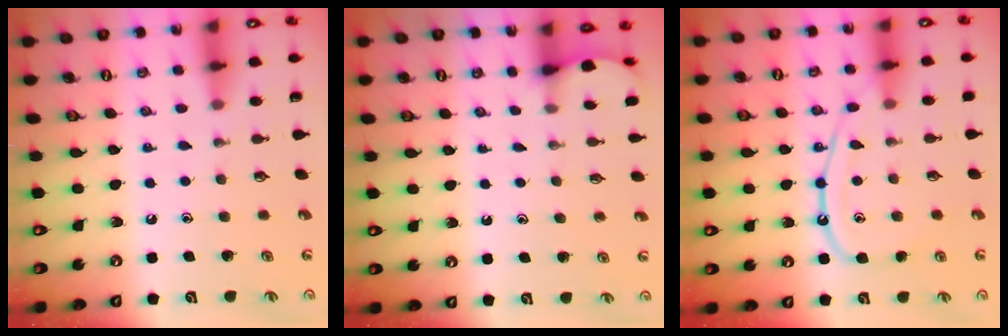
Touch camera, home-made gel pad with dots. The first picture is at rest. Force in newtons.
{"total": 1.9, "press": 1.9, "slide": 0.2}
{"total": 11.1, "press": 11.1, "slide": 1.2}